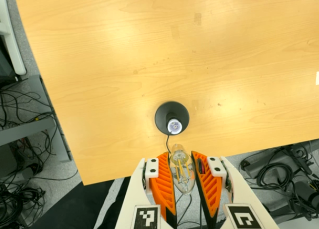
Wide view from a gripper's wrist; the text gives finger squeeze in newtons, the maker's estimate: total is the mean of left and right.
{"total": 20.8, "left": 23.2, "right": 18.5}